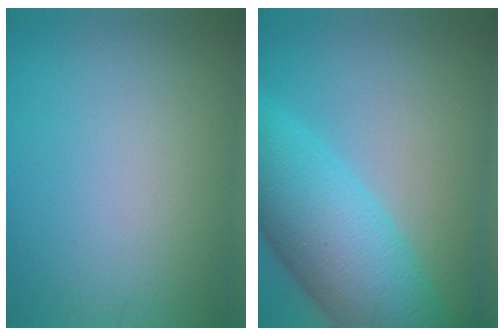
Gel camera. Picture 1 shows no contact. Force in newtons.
{"total": 10.5, "press": 10.5, "slide": 0.4}